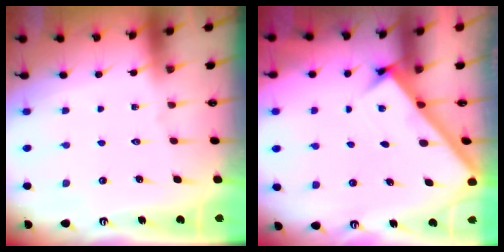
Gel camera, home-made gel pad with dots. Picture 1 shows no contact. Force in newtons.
{"total": 2.8, "press": 2.8, "slide": 0.4}